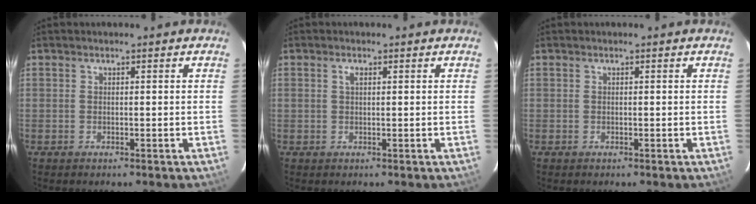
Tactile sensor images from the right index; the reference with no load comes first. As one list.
[{"total": 1.1, "force": [0.4, 0.5, 0.9], "torque": [-0.017, 0.003, 0.006]}, {"total": 0.0}]